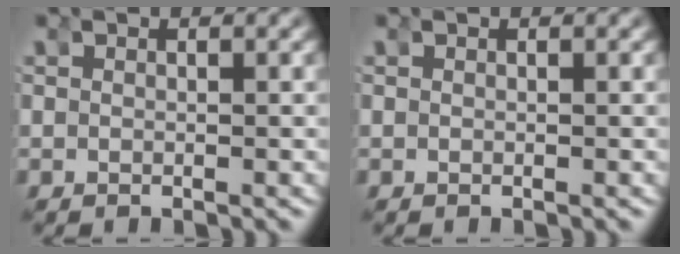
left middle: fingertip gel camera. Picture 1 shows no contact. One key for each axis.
{"total": 0.0}